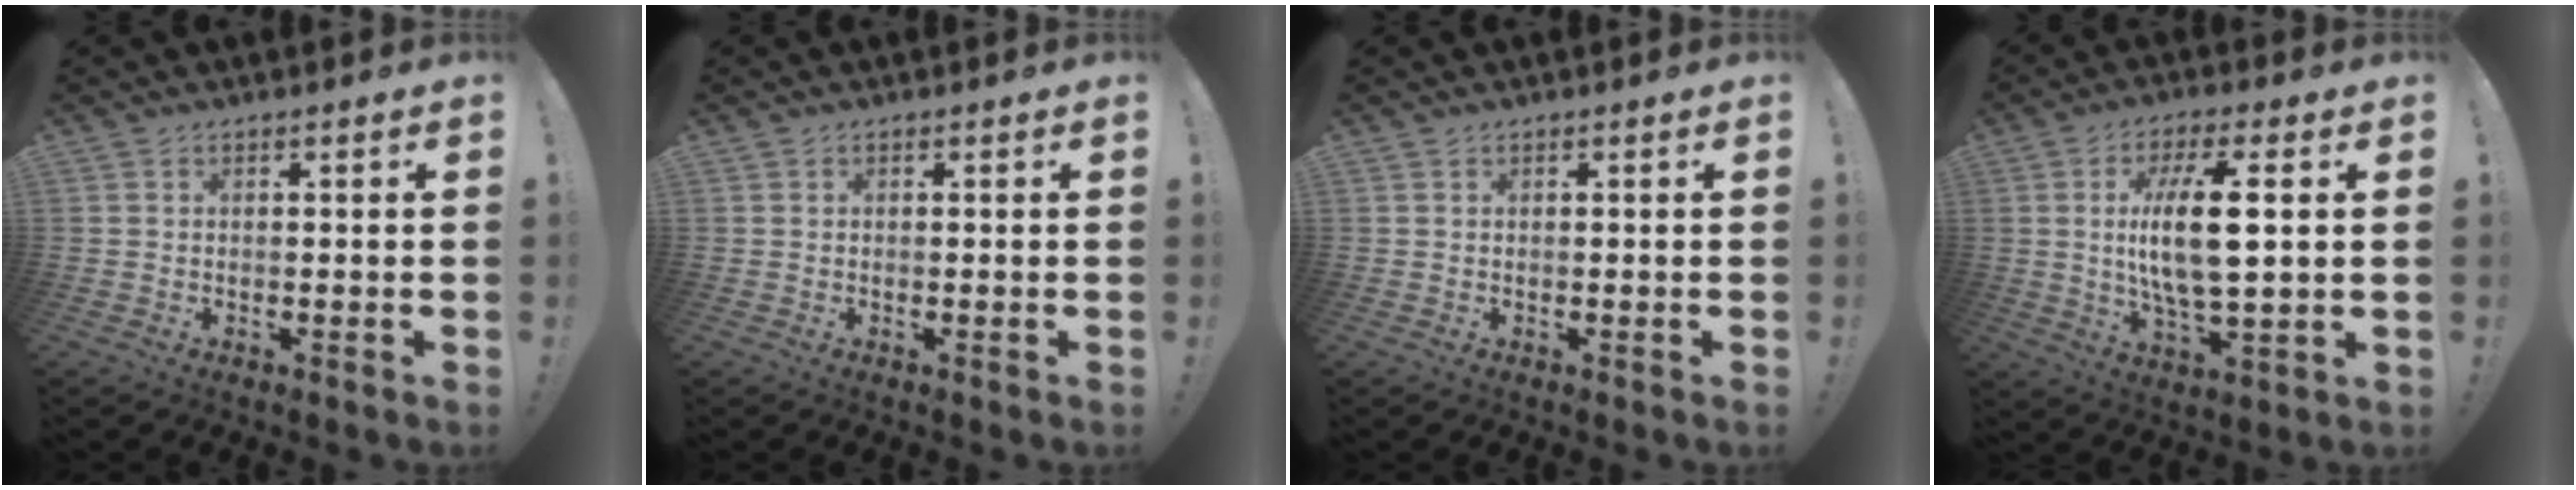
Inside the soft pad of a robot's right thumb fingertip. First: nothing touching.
{"total": 0.0}
{"total": 0.0}
{"total": 15.0, "force": [1.7, 4.5, 14.2], "torque": [-0.275, -0.015, 0.013]}